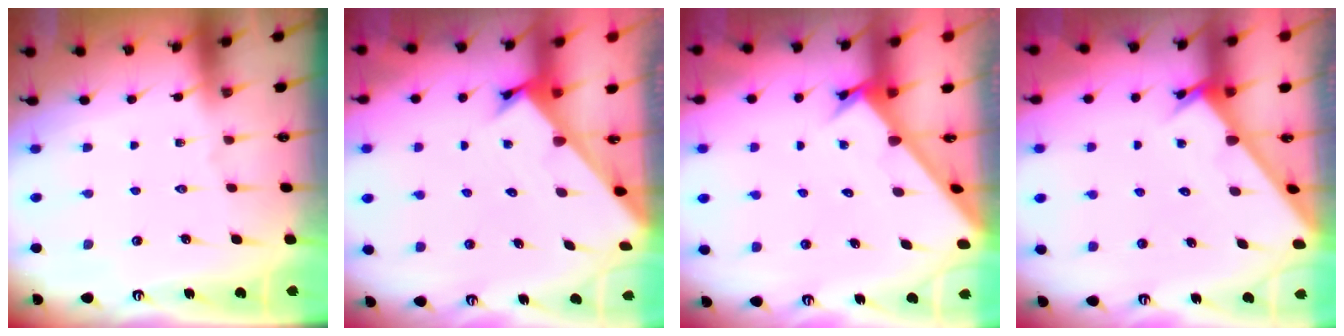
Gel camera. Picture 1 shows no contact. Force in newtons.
{"total": 2.3, "press": 2.3, "slide": 0.2}
{"total": 2.6, "press": 2.6, "slide": 0.2}
{"total": 3.8, "press": 3.8, "slide": 0.3}